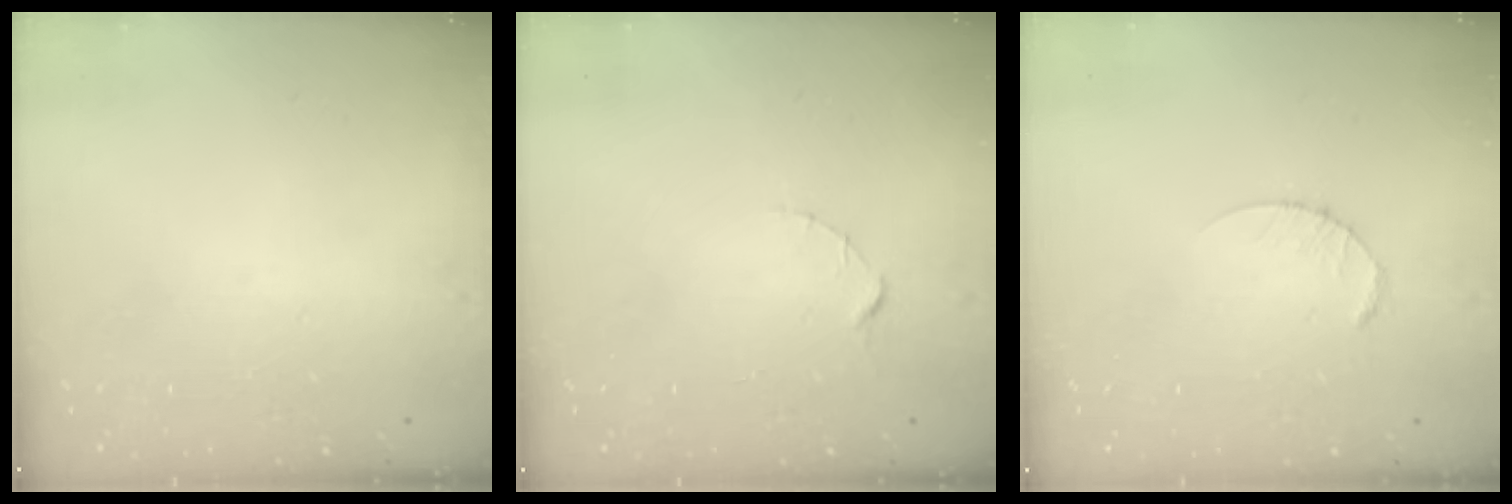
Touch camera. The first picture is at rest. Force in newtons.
{"total": 1.5, "press": 1.5, "slide": 0.2}
{"total": 2.6, "press": 2.6, "slide": 0.4}